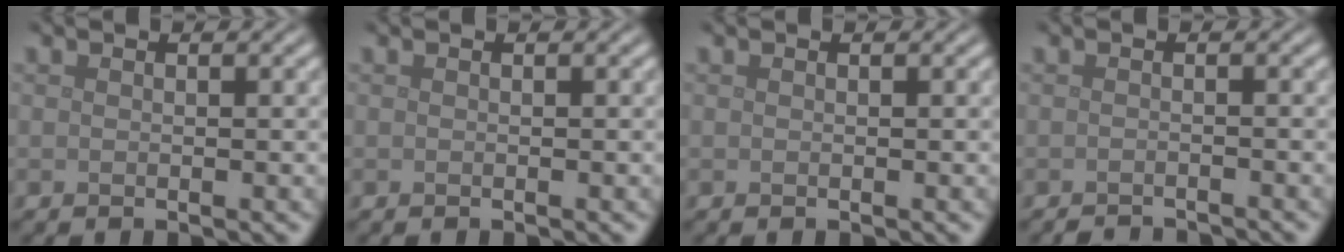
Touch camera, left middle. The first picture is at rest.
{"total": 0.0}
{"total": 0.0}
{"total": 2.1, "force": [-2.0, 0.3, 0.5], "torque": [0.002, -0.004, -0.032]}